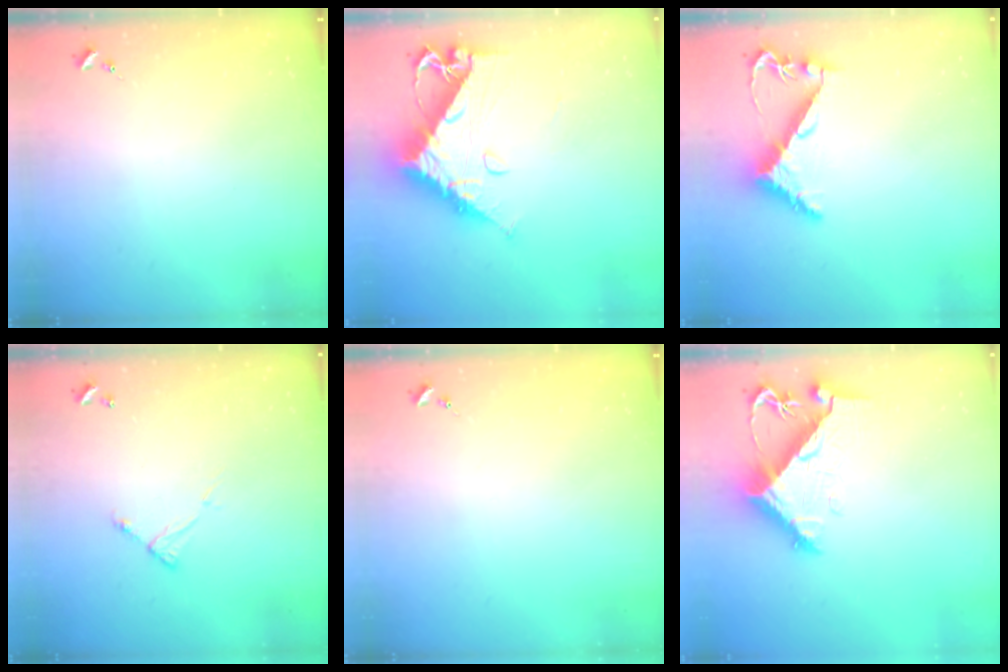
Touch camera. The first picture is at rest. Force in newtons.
{"total": 15.5, "press": 15.5, "slide": 1.5}
{"total": 7.9, "press": 7.9, "slide": 0.8}
{"total": 6.4, "press": 6.4, "slide": 0.6}
{"total": 0.0}
{"total": 9.1, "press": 9.1, "slide": 1.1}